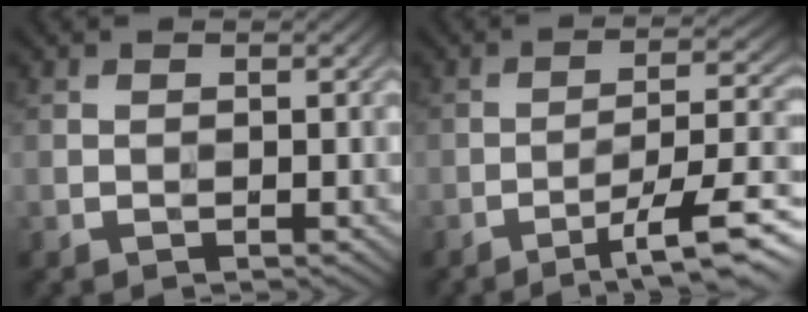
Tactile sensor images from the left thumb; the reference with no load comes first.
{"total": 10.2, "force": [-6.1, 2.0, 8.0], "torque": [-0.132, 0.006, -0.088]}